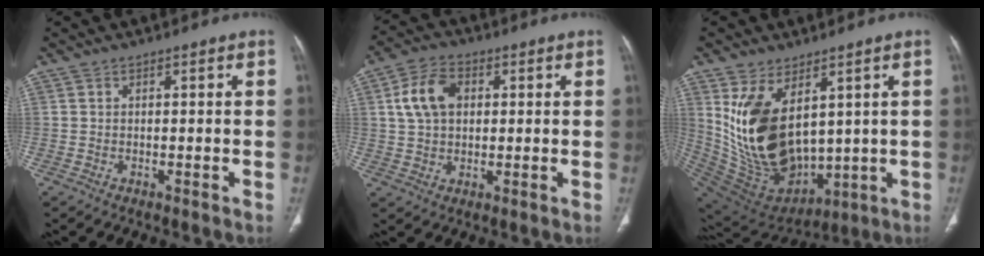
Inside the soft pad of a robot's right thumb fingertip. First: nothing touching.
{"total": 8.9, "force": [2.0, 6.2, 6.1], "torque": [-0.107, 0.011, 0.034]}
{"total": 19.6, "force": [4.5, 11.8, 15.0], "torque": [-0.256, -0.038, 0.125]}